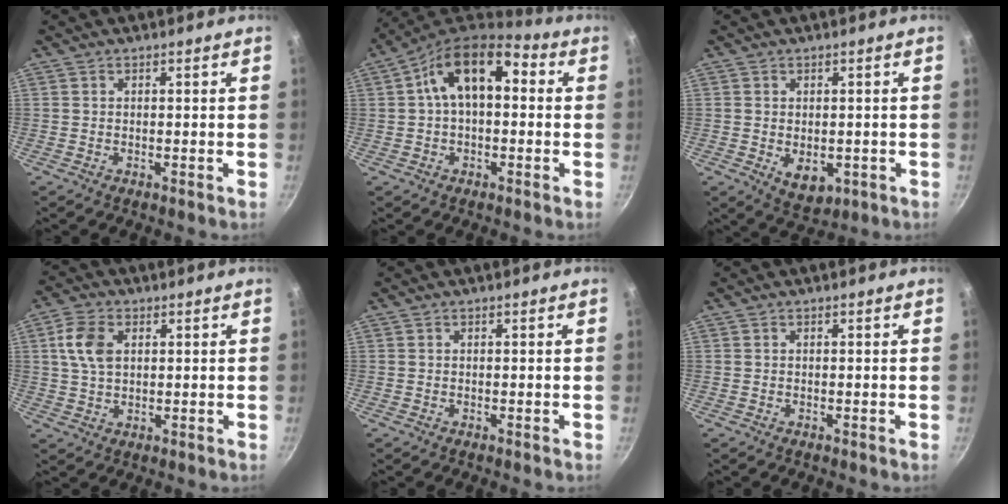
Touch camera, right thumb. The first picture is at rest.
{"total": 14.0, "force": [2.4, 8.1, 11.2], "torque": [-0.167, 0.036, 0.020]}
{"total": 6.0, "force": [-1.1, 4.1, 4.2], "torque": [-0.051, -0.007, -0.002]}
{"total": 6.9, "force": [1.7, 4.5, 4.9], "torque": [-0.087, 0.004, 0.031]}
{"total": 0.0}
{"total": 0.0}